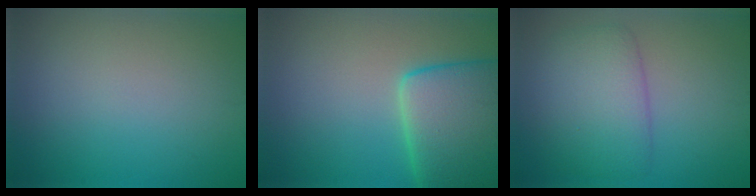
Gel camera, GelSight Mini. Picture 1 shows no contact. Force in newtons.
{"total": 9.0, "press": 9.0, "slide": 0.9}
{"total": 5.4, "press": 5.4, "slide": 0.2}